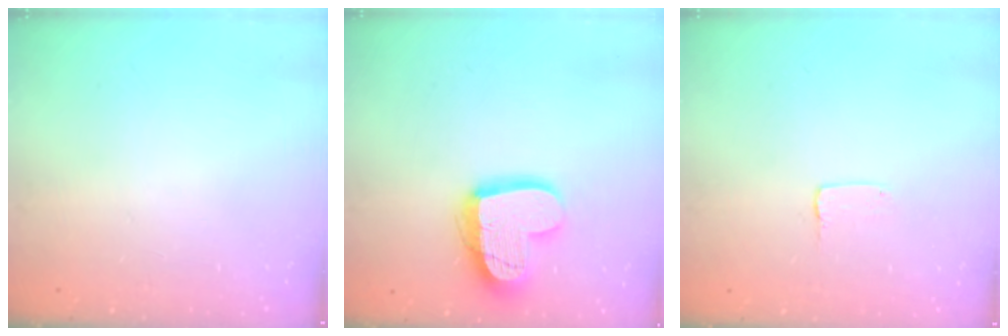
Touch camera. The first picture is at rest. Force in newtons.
{"total": 17.8, "press": 17.7, "slide": 1.4}
{"total": 2.0, "press": 2.0, "slide": 0.2}